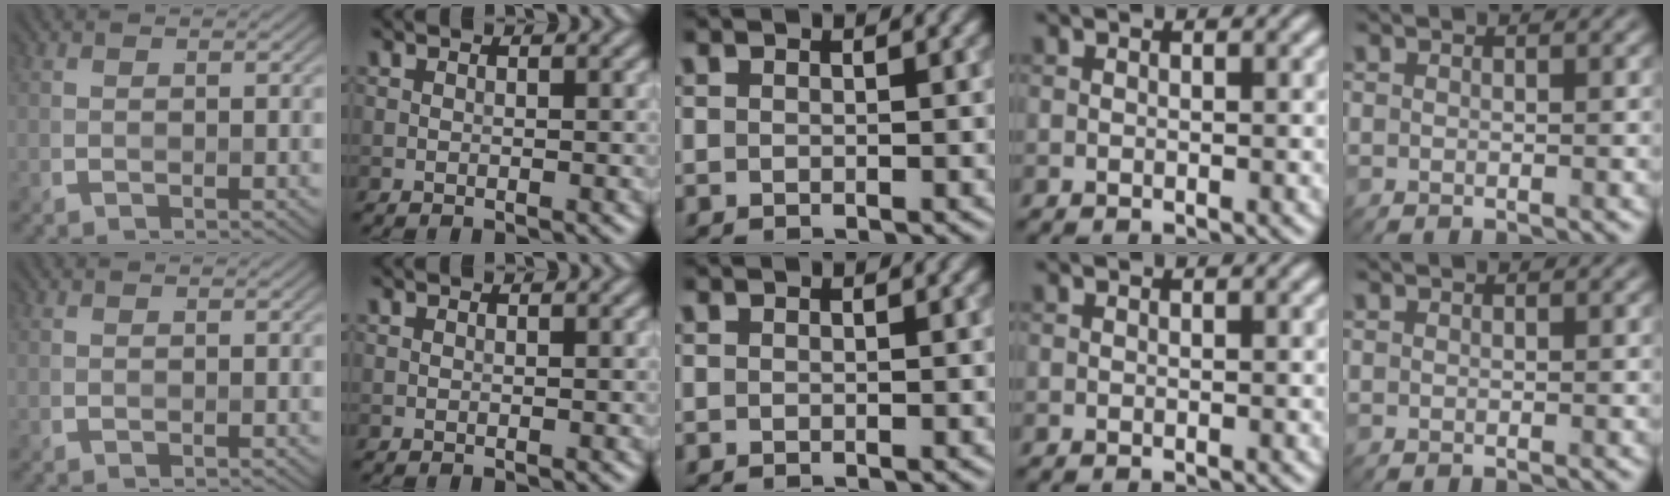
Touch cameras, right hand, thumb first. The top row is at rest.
{}